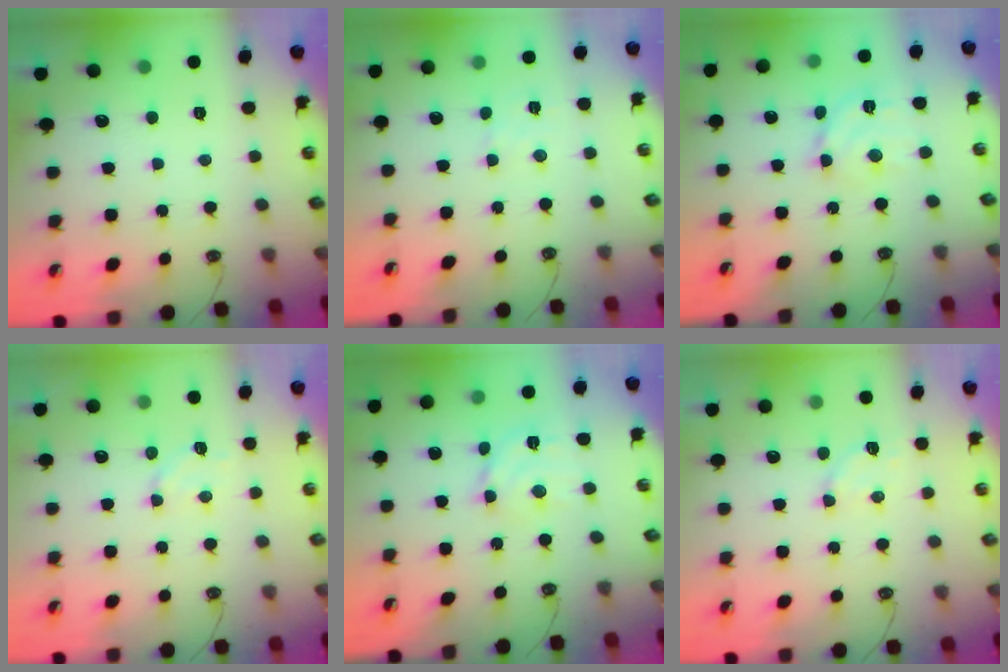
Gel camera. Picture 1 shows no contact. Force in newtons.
{"total": 2.7, "press": 2.7, "slide": 0.5}
{"total": 10.6, "press": 10.5, "slide": 1.5}
{"total": 5.8, "press": 5.7, "slide": 1.2}
{"total": 9.5, "press": 9.4, "slide": 1.3}
{"total": 4.8, "press": 4.7, "slide": 0.7}